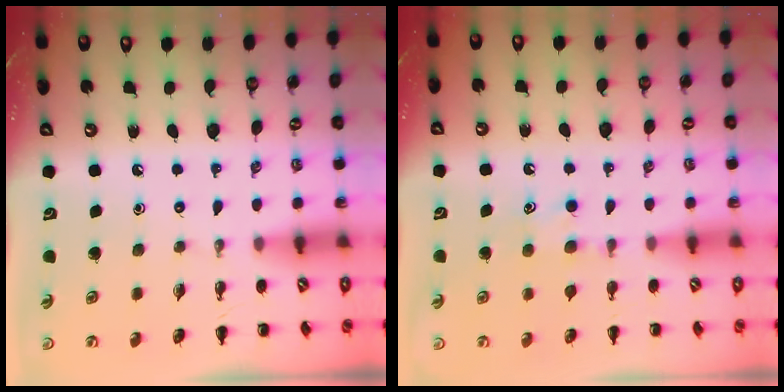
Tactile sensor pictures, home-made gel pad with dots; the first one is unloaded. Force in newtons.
{"total": 5.4, "press": 5.2, "slide": 1.5}